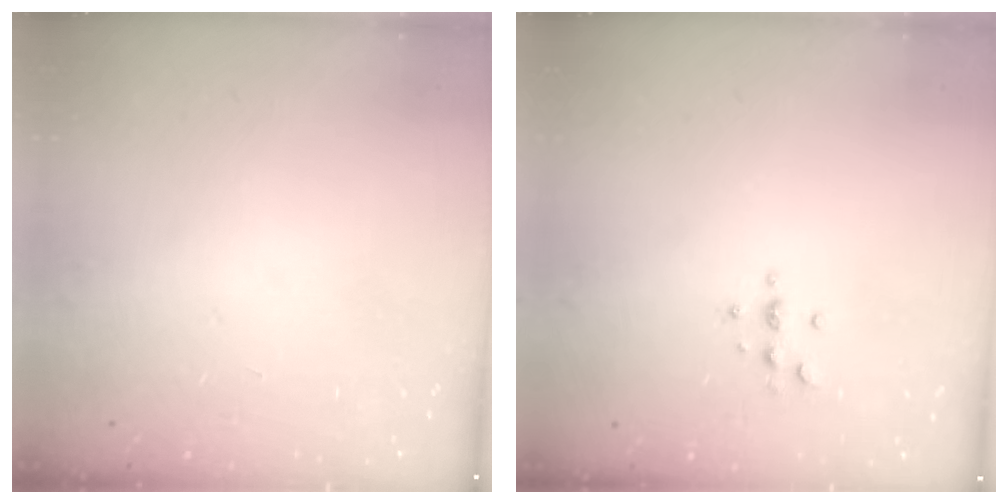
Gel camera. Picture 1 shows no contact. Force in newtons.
{"total": 2.9, "press": 2.9, "slide": 0.4}